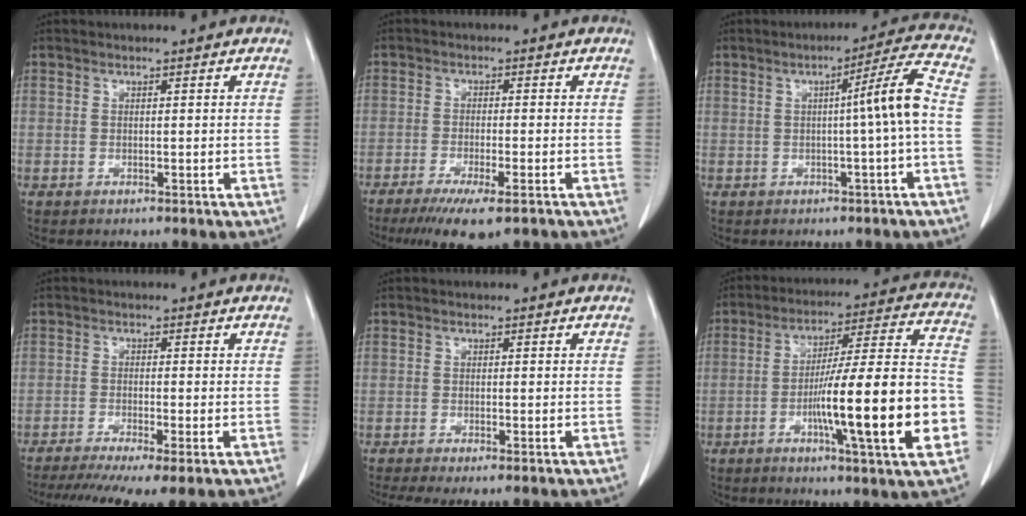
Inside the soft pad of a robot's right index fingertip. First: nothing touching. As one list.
[{"total": 8.3, "force": [-5.7, 1.0, 5.9], "torque": [-0.092, -0.019, -0.086]}, {"total": 6.7, "force": [-0.5, -1.4, 6.6], "torque": [-0.093, 0.013, -0.007]}, {"total": 10.5, "force": [-7.4, 1.2, 7.3], "torque": [-0.119, -0.016, -0.118]}, {"total": 3.9, "force": [-2.6, 0.8, 2.9], "torque": [-0.053, -0.011, -0.045]}, {"total": 20.6, "force": [-5.7, 0.8, 19.8], "torque": [-0.270, 0.008, -0.084]}]